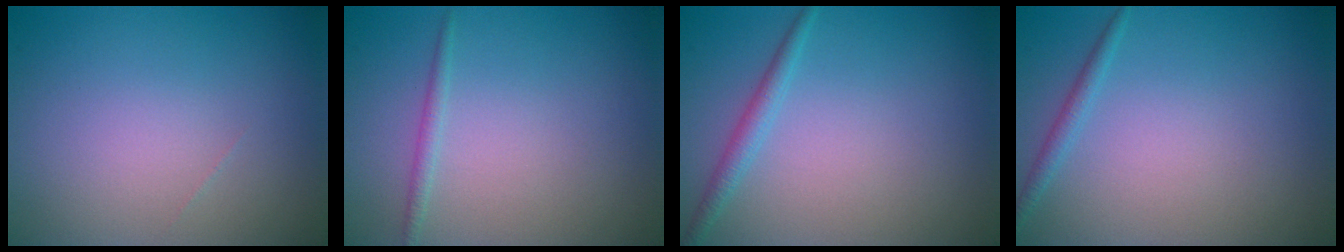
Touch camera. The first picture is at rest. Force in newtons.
{"total": 0.9, "press": 0.9, "slide": 0.0}
{"total": 1.6, "press": 1.6, "slide": 0.1}
{"total": 1.2, "press": 1.2, "slide": 0.1}